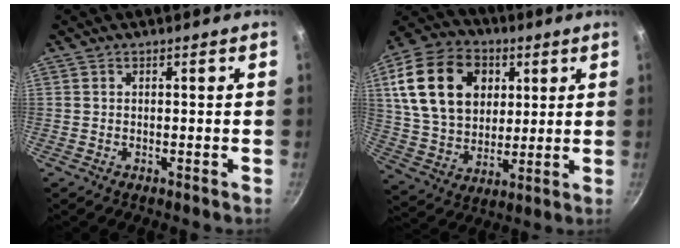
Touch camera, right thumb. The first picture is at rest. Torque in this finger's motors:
{"motor_torque": [-1.21, 2.22, 1.40, 0.67, 0.49]}